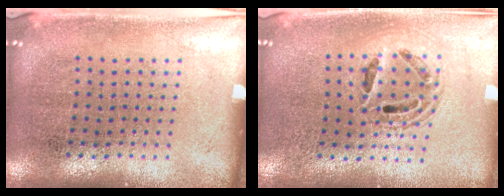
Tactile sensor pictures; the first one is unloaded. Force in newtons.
{"total": 1.3, "press": 1.2, "slide": 0.6}